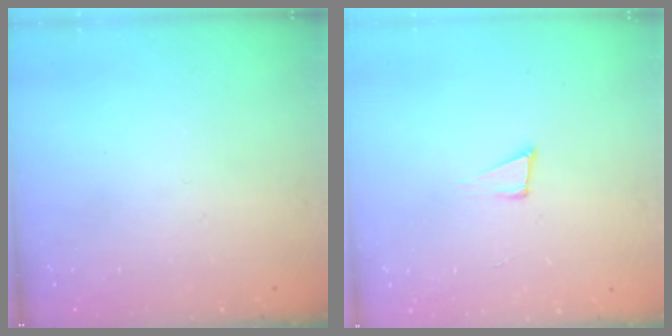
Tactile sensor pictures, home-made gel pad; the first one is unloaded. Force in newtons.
{"total": 4.0, "press": 2.5, "slide": 3.1}